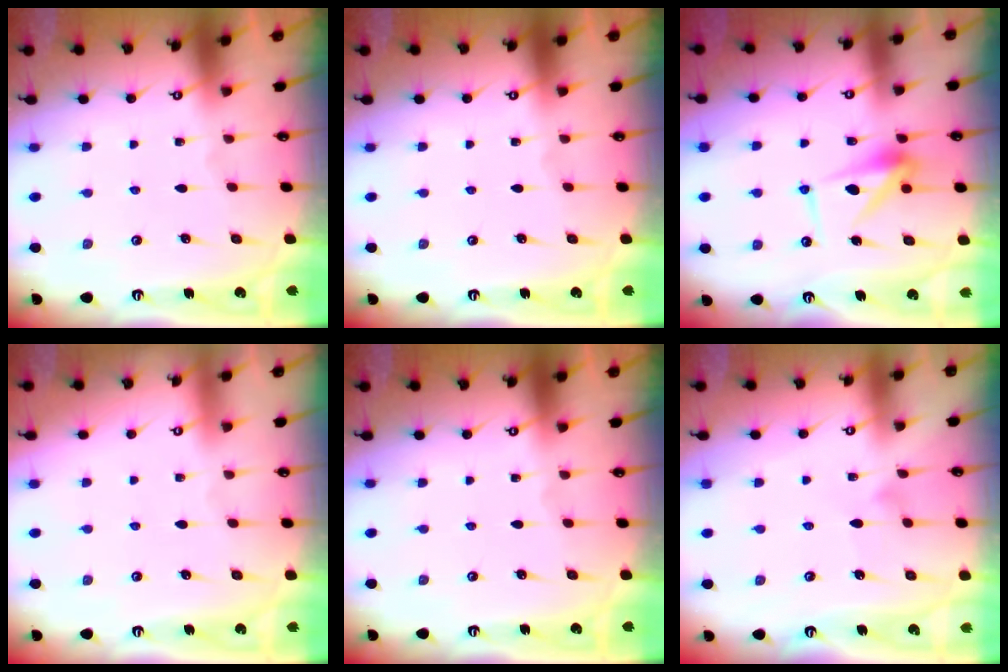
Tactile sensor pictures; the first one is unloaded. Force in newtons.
{"total": 0.0}
{"total": 10.0, "press": 10.0, "slide": 0.2}
{"total": 3.9, "press": 3.9, "slide": 0.1}
{"total": 0.0}
{"total": 3.3, "press": 3.3, "slide": 0.1}